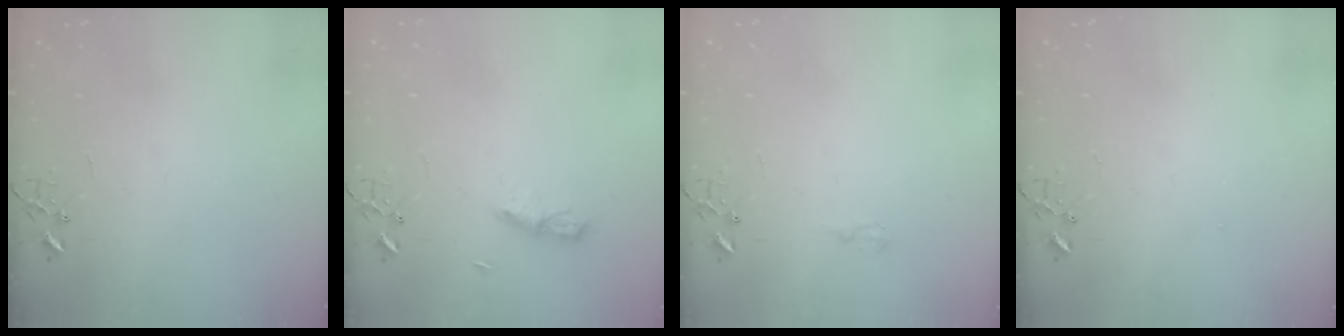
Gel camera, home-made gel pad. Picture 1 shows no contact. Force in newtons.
{"total": 5.1, "press": 5.1, "slide": 0.6}
{"total": 6.0, "press": 5.9, "slide": 0.7}
{"total": 1.2, "press": 1.2, "slide": 0.1}